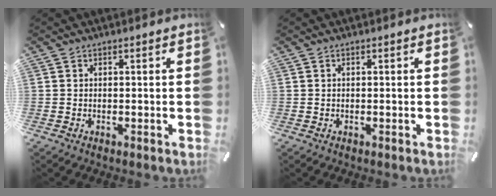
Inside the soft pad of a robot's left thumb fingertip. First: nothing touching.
{"total": 0.0}